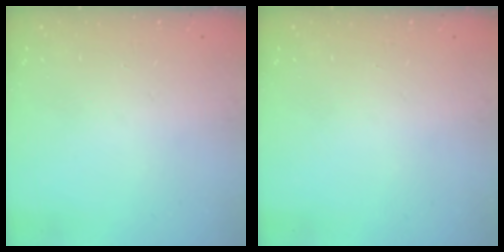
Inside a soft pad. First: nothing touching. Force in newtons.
{"total": 0.0}